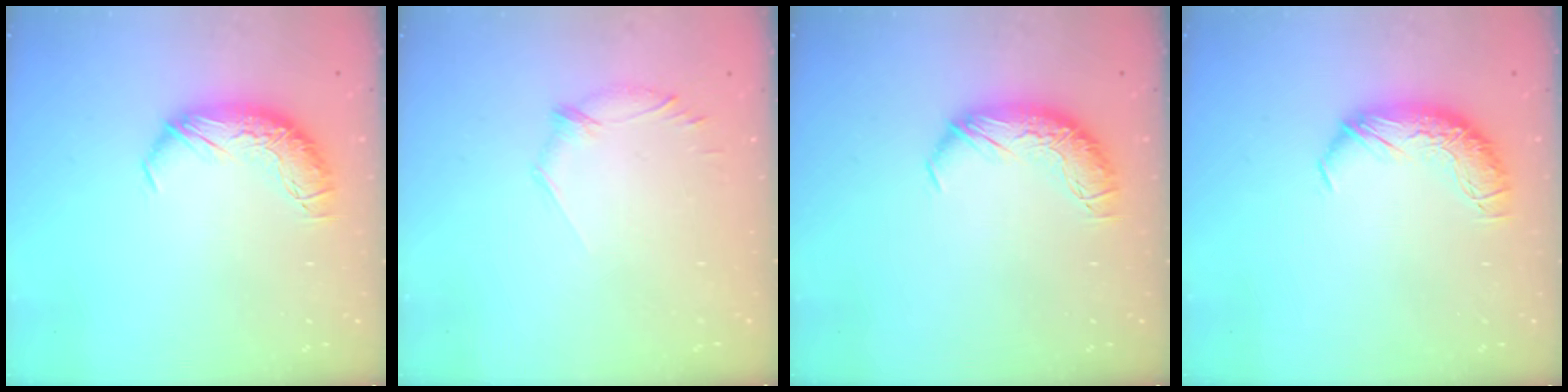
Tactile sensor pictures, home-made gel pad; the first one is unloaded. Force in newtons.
{"total": 6.6, "press": 6.5, "slide": 1.1}
{"total": 0.0}
{"total": 0.0}